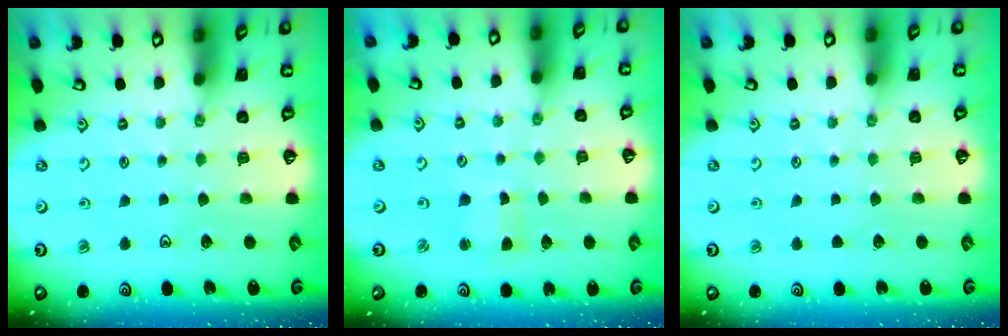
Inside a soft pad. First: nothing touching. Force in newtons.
{"total": 1.8, "press": 1.7, "slide": 0.4}
{"total": 0.0}